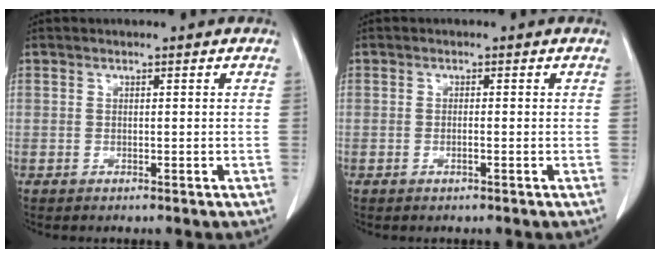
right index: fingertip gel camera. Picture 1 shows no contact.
{"total": 0.7, "force": [-0.3, 0.0, 0.7], "torque": [-0.014, 0.000, -0.005]}